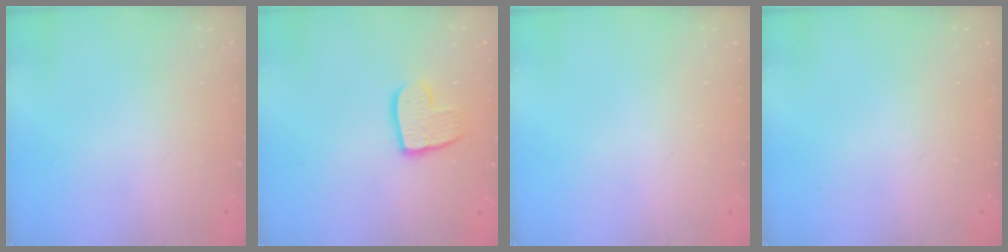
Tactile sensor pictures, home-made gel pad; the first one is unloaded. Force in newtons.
{"total": 10.5, "press": 10.5, "slide": 0.8}
{"total": 0.0}
{"total": 0.0}